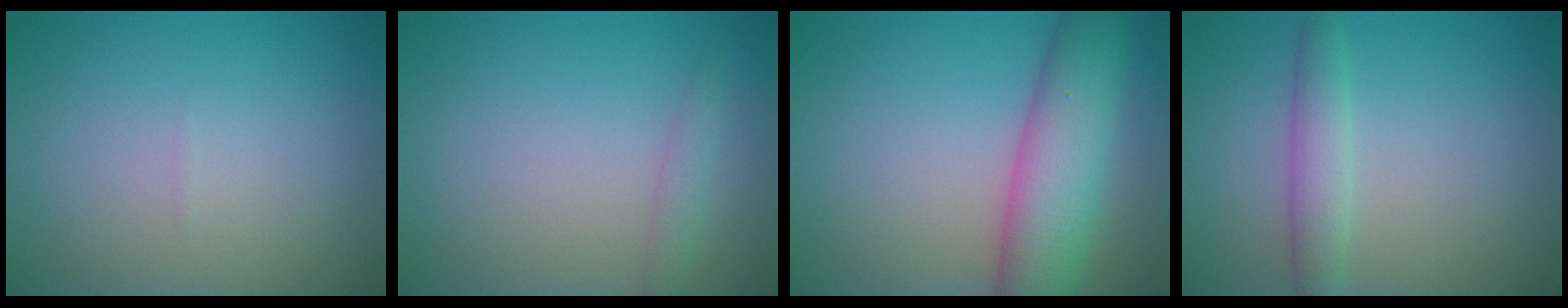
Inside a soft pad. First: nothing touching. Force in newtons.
{"total": 1.2, "press": 1.2, "slide": 0.1}
{"total": 7.7, "press": 7.6, "slide": 0.3}
{"total": 2.5, "press": 2.5, "slide": 0.0}